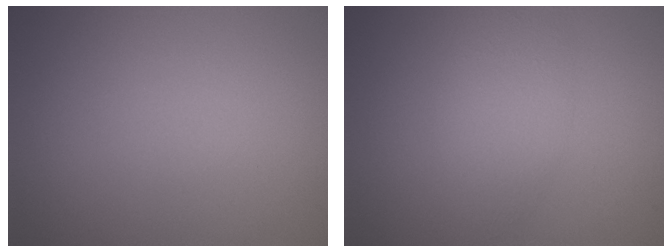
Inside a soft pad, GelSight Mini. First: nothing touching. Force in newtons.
{"total": 2.8, "press": 2.8, "slide": 0.1}